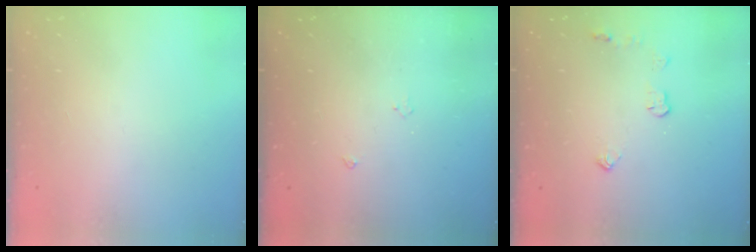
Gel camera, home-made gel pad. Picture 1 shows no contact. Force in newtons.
{"total": 3.0, "press": 2.9, "slide": 0.5}
{"total": 4.4, "press": 4.4, "slide": 0.7}